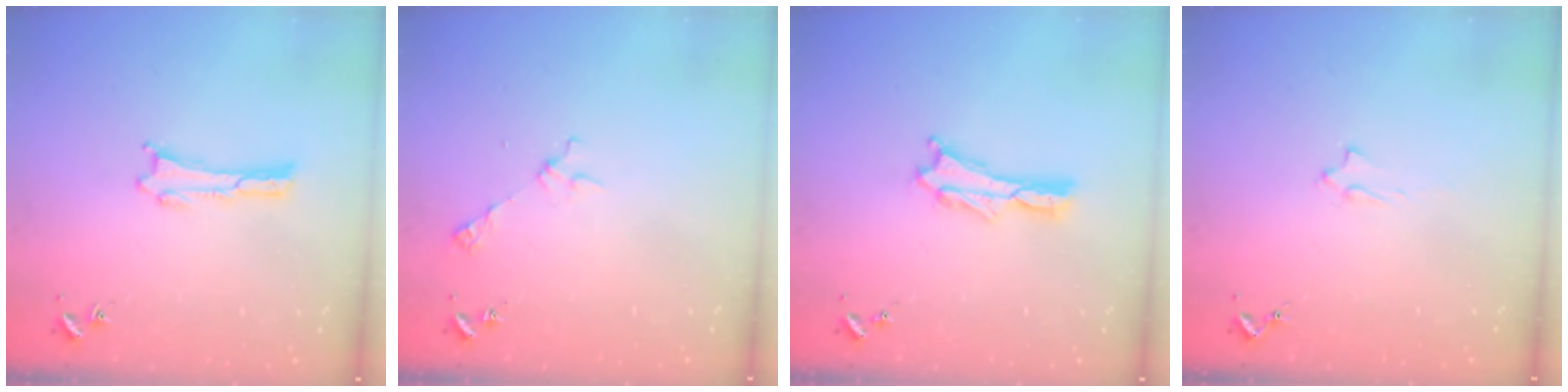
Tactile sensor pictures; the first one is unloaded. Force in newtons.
{"total": 3.3, "press": 3.3, "slide": 0.2}
{"total": 1.1, "press": 1.1, "slide": 0.2}
{"total": 2.0, "press": 2.0, "slide": 0.4}